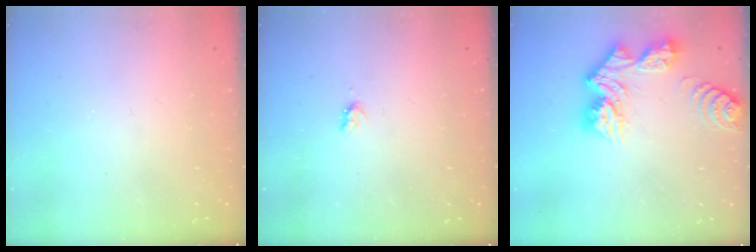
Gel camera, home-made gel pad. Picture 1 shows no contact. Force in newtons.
{"total": 2.4, "press": 2.4, "slide": 0.4}
{"total": 13.0, "press": 12.9, "slide": 1.2}